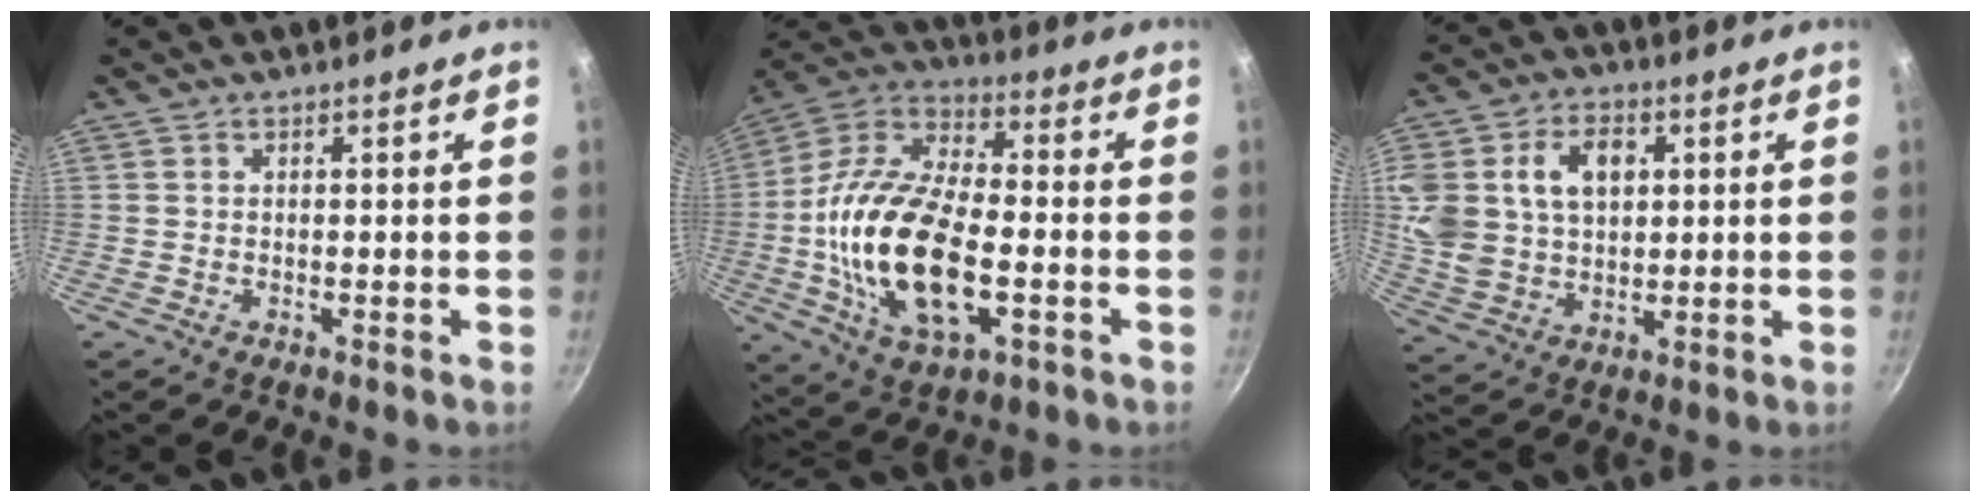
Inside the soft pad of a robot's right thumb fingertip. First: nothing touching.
{"total": 23.3, "force": [-3.9, 11.9, 19.7], "torque": [-0.373, 0.026, -0.079]}
{"total": 17.9, "force": [4.4, 13.2, 11.3], "torque": [-0.224, 0.009, 0.087]}